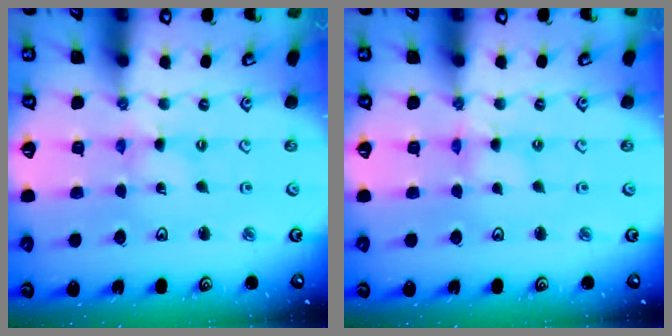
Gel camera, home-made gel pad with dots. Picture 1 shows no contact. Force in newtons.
{"total": 1.0, "press": 0.9, "slide": 0.2}